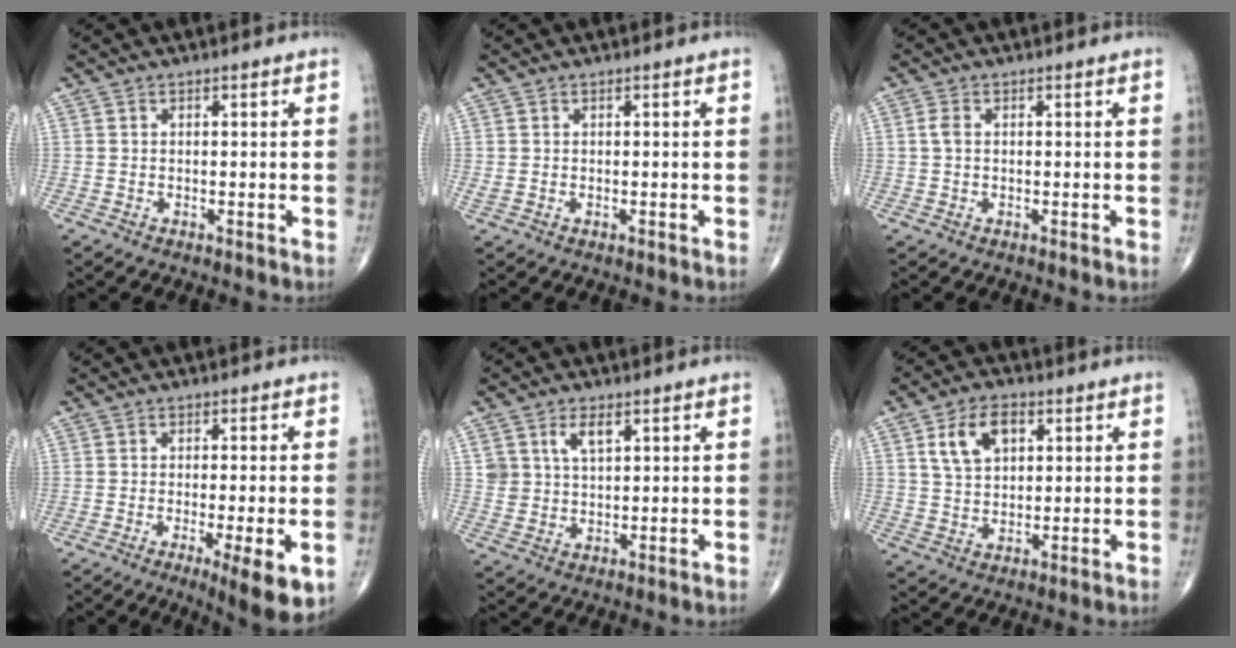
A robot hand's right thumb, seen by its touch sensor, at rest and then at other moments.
{"total": 0.6, "force": [0.1, 0.3, 0.5], "torque": [-0.016, 0.003, 0.008]}
{"total": 1.5, "force": [0.2, 1.0, 1.1], "torque": [-0.027, 0.007, 0.004]}
{"total": 9.4, "force": [-3.4, 1.9, 8.6], "torque": [-0.116, -0.014, -0.045]}
{"total": 4.8, "force": [2.4, 2.7, 3.2], "torque": [-0.049, -0.013, 0.047]}
{"total": 8.3, "force": [3.1, 5.1, 5.8], "torque": [-0.089, -0.001, 0.058]}